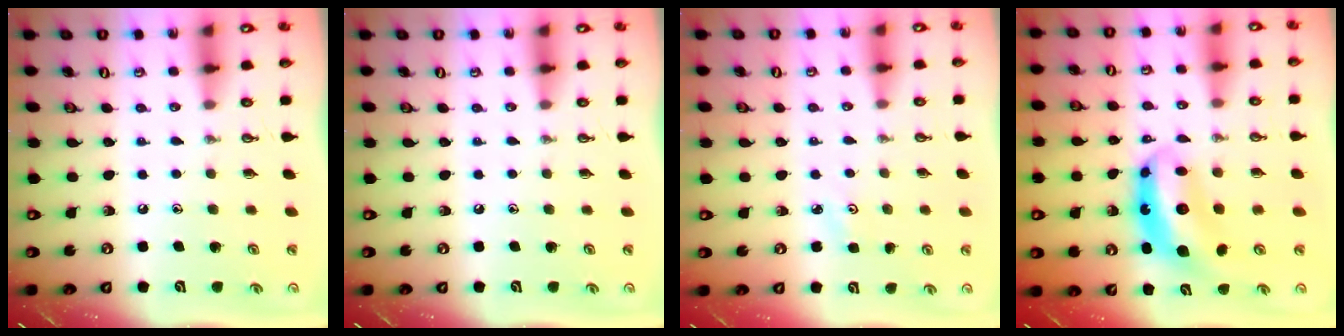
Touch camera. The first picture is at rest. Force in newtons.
{"total": 0.0}
{"total": 2.2, "press": 2.1, "slide": 0.3}
{"total": 7.9, "press": 7.8, "slide": 0.8}